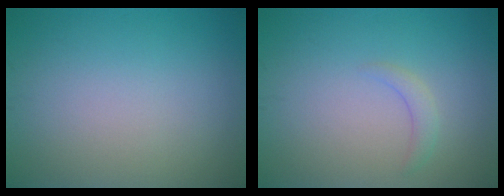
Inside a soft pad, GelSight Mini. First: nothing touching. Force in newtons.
{"total": 1.2, "press": 1.2, "slide": 0.2}